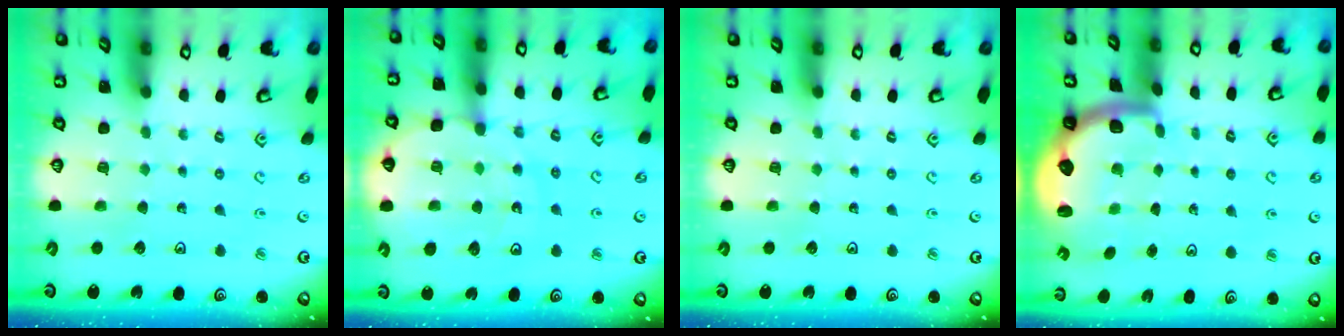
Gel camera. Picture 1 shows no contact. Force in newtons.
{"total": 13.5, "press": 13.1, "slide": 3.0}
{"total": 0.0}
{"total": 3.2, "press": 2.5, "slide": 2.1}